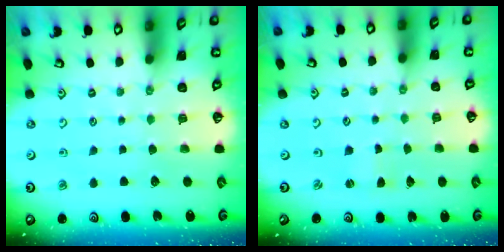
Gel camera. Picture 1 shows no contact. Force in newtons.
{"total": 0.8, "press": 0.8, "slide": 0.2}